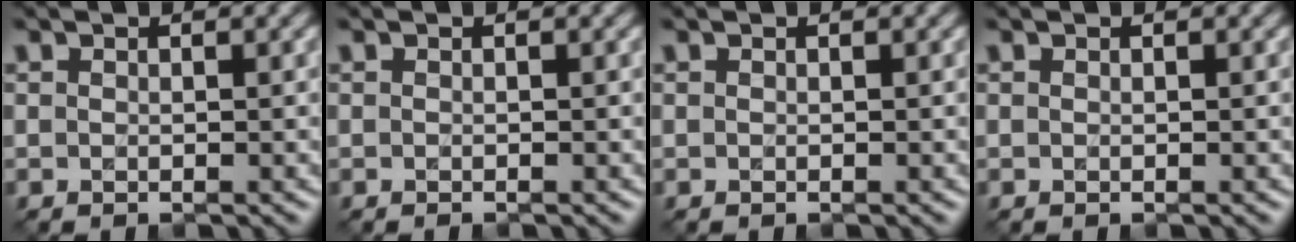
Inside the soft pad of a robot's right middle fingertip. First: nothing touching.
{"total": 0.0}
{"total": 0.0}
{"total": 0.0}